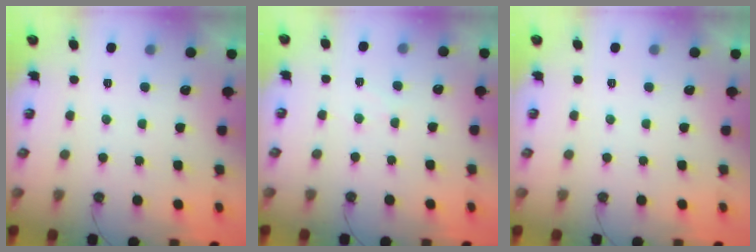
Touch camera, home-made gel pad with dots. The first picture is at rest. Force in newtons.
{"total": 6.0, "press": 5.9, "slide": 0.5}
{"total": 0.0}